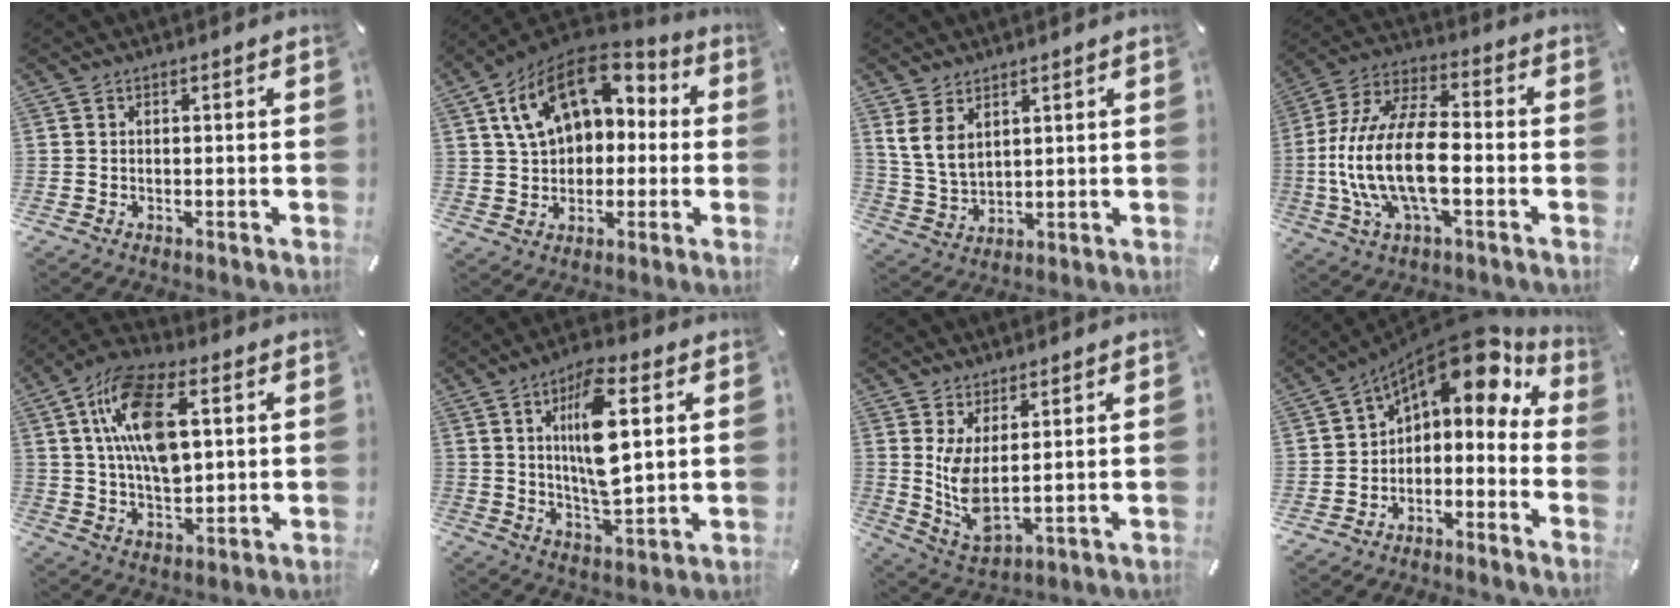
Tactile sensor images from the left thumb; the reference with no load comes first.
{"total": 16.4, "force": [6.0, 11.6, 9.9], "torque": [-0.186, -0.019, 0.110]}
{"total": 6.8, "force": [3.7, 4.5, 3.5], "torque": [-0.101, -0.013, 0.067]}
{"total": 18.5, "force": [-3.6, 9.0, 15.8], "torque": [-0.332, -0.001, -0.062]}
{"total": 15.5, "force": [4.7, 8.5, 12.1], "torque": [-0.235, 0.004, 0.081]}
{"total": 14.3, "force": [4.1, 5.4, 12.6], "torque": [-0.220, -0.014, 0.061]}
{"total": 7.3, "force": [2.8, 2.9, 6.0], "torque": [-0.157, -0.037, 0.051]}
{"total": 12.8, "force": [7.4, 6.3, 8.4], "torque": [-0.126, -0.050, 0.123]}